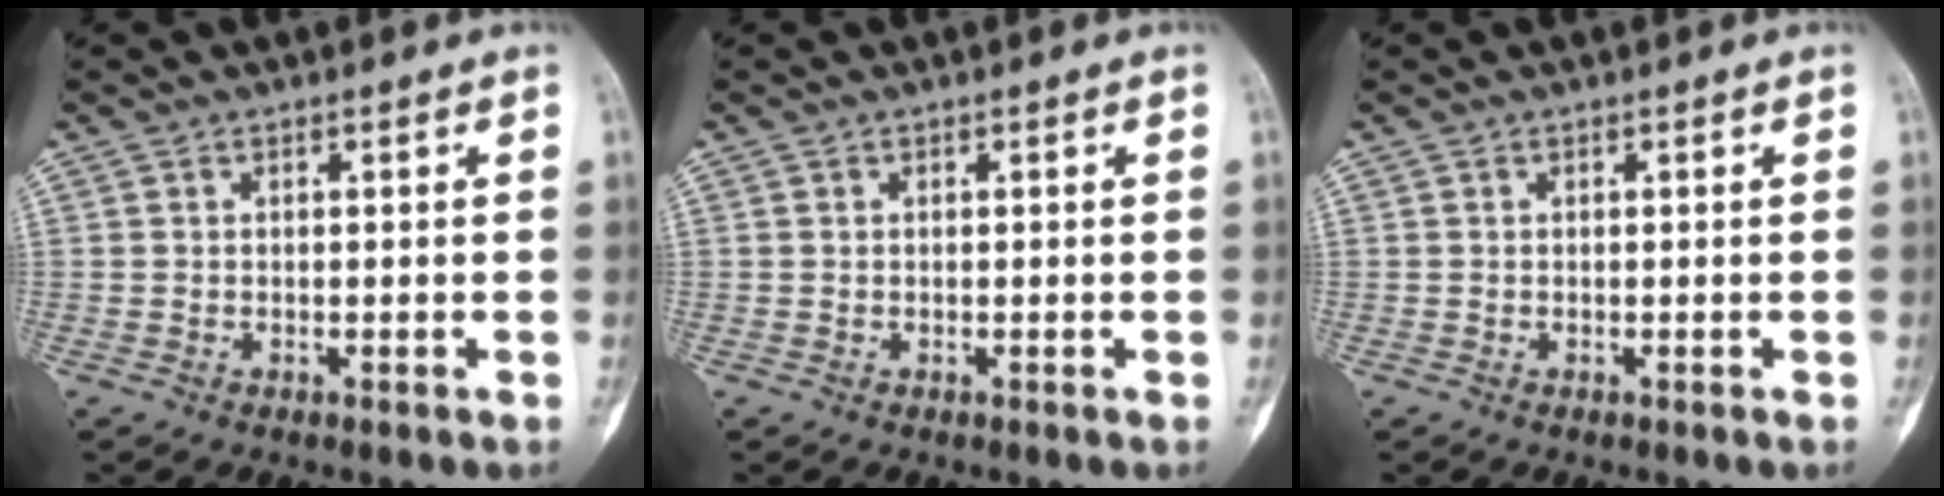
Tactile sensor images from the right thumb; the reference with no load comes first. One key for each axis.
{"total": 0.0}
{"total": 0.0}